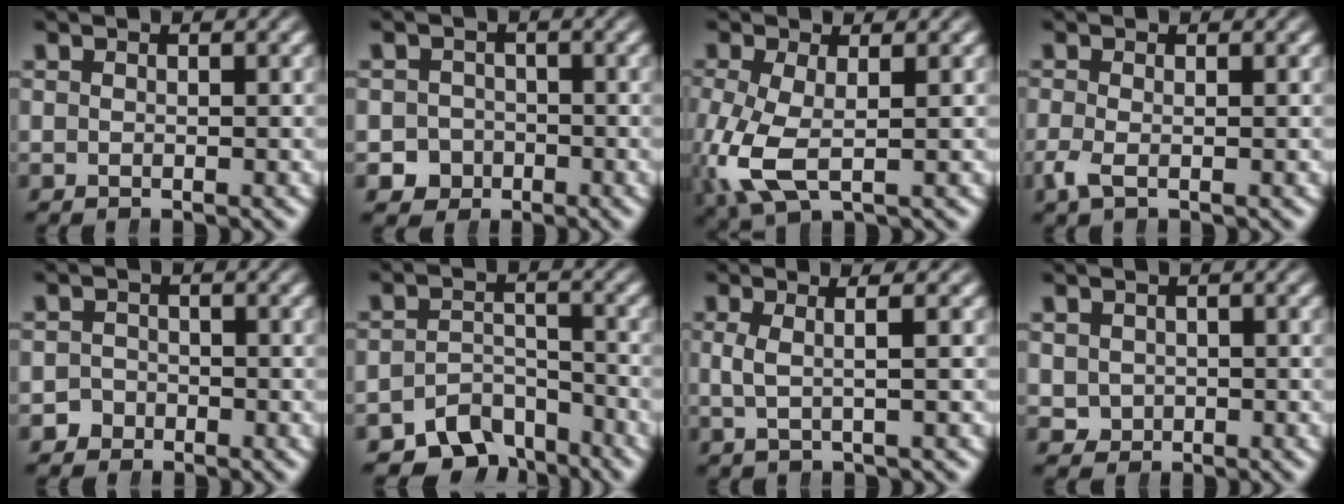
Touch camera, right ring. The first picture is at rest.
{"total": 5.2, "force": [-2.4, 4.6, 0.7], "torque": [-0.022, -0.020, -0.039]}
{"total": 6.2, "force": [-1.4, 3.8, 4.7], "torque": [-0.136, -0.042, 0.000]}
{"total": 1.7, "force": [-1.0, 0.6, 1.2], "torque": [-0.042, -0.018, -0.013]}
{"total": 2.5, "force": [-1.7, 1.9, -0.2], "torque": [-0.001, -0.011, -0.029]}
{"total": 7.8, "force": [-6.1, 4.3, 2.3], "torque": [-0.028, -0.026, -0.097]}
{"total": 2.9, "force": [0.6, 0.6, 2.7], "torque": [-0.053, 0.002, 0.013]}
{"total": 2.2, "force": [0.0, 2.1, 0.7], "torque": [-0.028, -0.022, 0.016]}